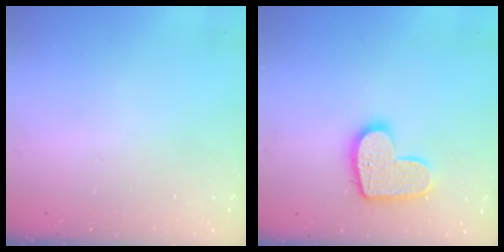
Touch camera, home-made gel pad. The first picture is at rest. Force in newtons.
{"total": 13.5, "press": 13.5, "slide": 0.8}